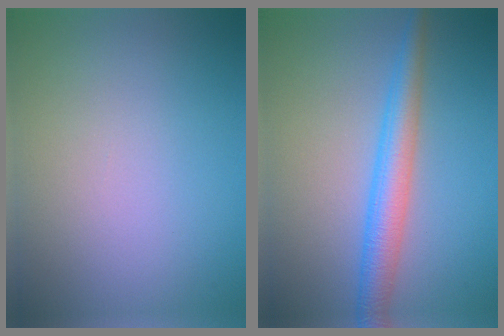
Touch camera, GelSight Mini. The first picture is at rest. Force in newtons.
{"total": 4.0, "press": 4.0, "slide": 0.1}